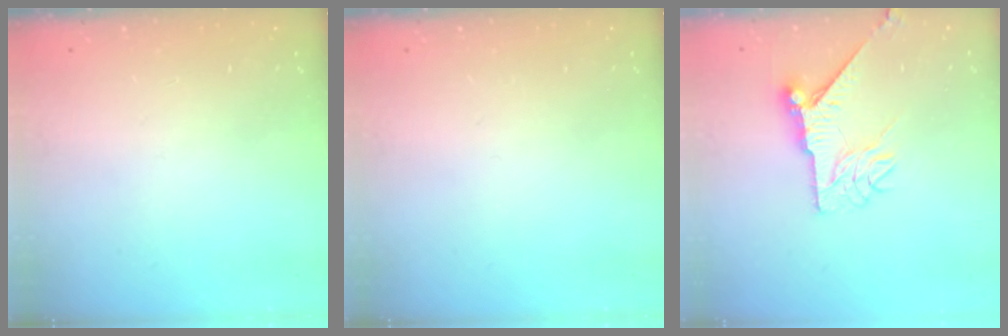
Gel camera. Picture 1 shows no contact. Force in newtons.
{"total": 0.0}
{"total": 8.7, "press": 8.7, "slide": 0.3}